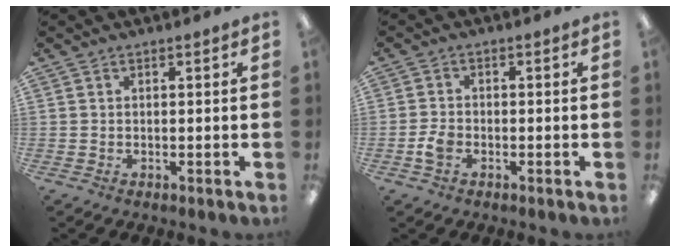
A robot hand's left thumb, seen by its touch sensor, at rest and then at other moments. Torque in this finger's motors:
{"motor_torque": [-0.02, 0.03, 0.12, -0.09, 0.00]}